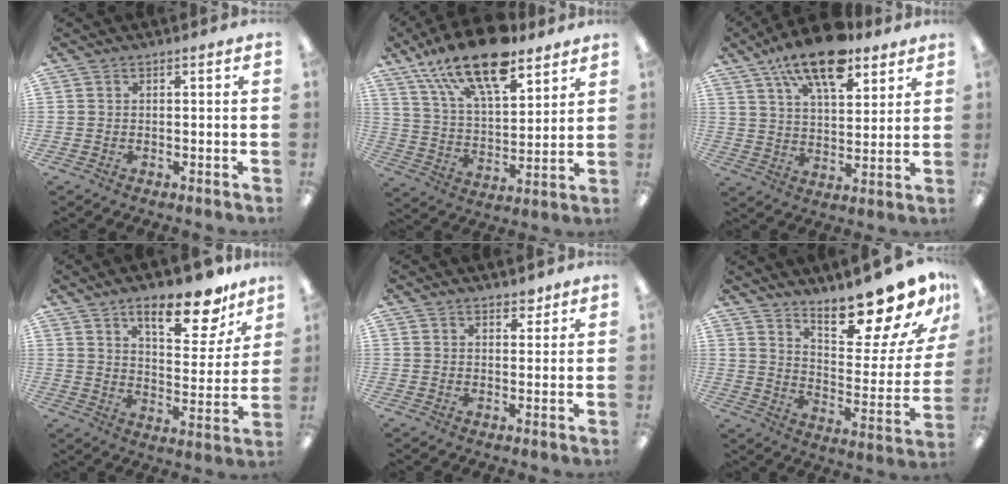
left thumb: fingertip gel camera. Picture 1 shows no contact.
{"total": 19.7, "force": [14.0, 7.6, 11.6], "torque": [-0.206, -0.070, 0.243]}
{"total": 15.3, "force": [10.4, 6.4, 9.2], "torque": [-0.152, -0.044, 0.180]}
{"total": 16.9, "force": [11.5, 6.3, 10.5], "torque": [-0.144, -0.061, 0.186]}
{"total": 2.7, "force": [2.3, 1.3, 0.7], "torque": [0.001, -0.009, 0.040]}
{"total": 20.8, "force": [17.3, 5.5, 10.2], "torque": [-0.128, -0.142, 0.284]}